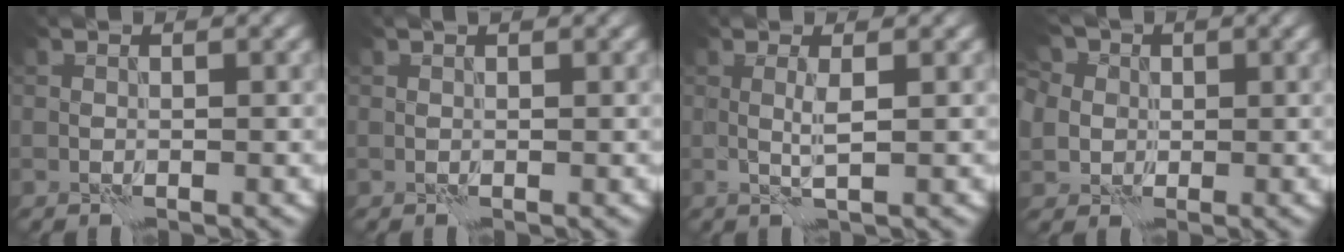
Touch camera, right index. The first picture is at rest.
{"total": 0.7, "force": [0.4, 0.2, 0.4], "torque": [-0.006, 0.002, 0.006]}
{"total": 1.6, "force": [0.4, 0.1, 1.5], "torque": [-0.034, 0.003, 0.003]}
{"total": 7.6, "force": [2.7, 6.1, 3.7], "torque": [-0.074, 0.028, 0.020]}